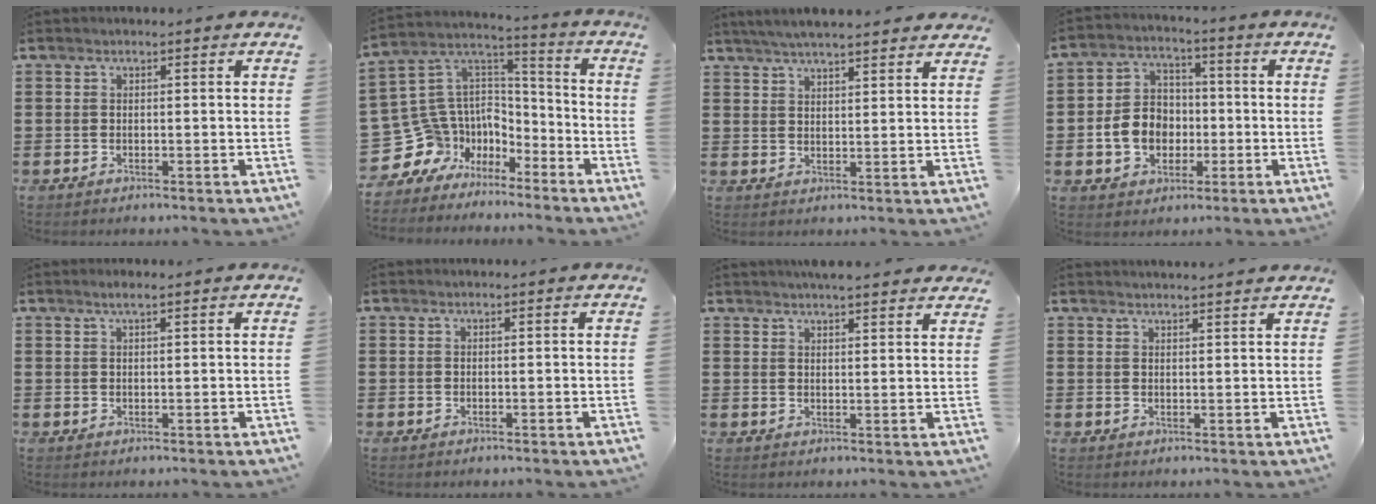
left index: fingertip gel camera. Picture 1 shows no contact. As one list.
[{"total": 9.3, "force": [-4.8, 7.9, 1.3], "torque": [-0.076, -0.023, -0.090]}, {"total": 4.6, "force": [4.3, 0.0, 1.5], "torque": [-0.041, -0.010, 0.078]}, {"total": 7.6, "force": [-1.6, 6.3, 4.0], "torque": [-0.089, 0.013, -0.032]}, {"total": 1.5, "force": [0.9, 0.2, 1.2], "torque": [-0.023, 0.002, 0.015]}, {"total": 0.0}, {"total": 3.6, "force": [3.5, 0.0, 0.8], "torque": [-0.025, -0.008, 0.065]}, {"total": 1.8, "force": [1.8, -0.3, 0.0], "torque": [-0.006, -0.003, 0.036]}]